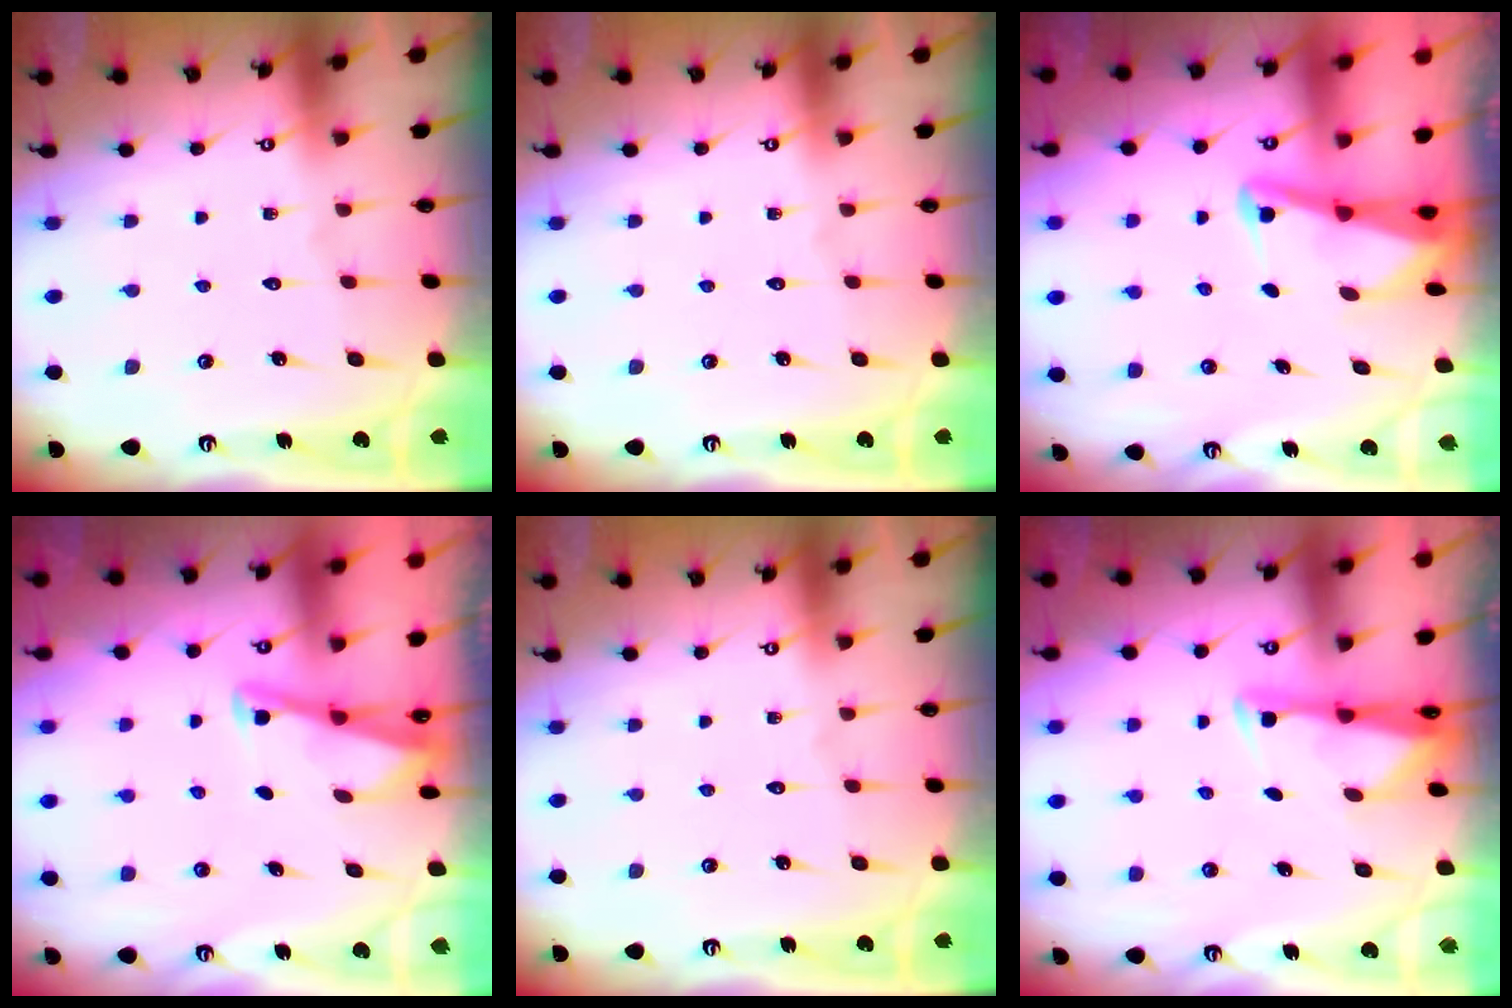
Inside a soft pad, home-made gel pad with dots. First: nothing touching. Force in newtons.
{"total": 0.0}
{"total": 2.5, "press": 2.4, "slide": 0.6}
{"total": 2.8, "press": 2.8, "slide": 0.3}
{"total": 0.0}
{"total": 2.9, "press": 2.9, "slide": 0.4}